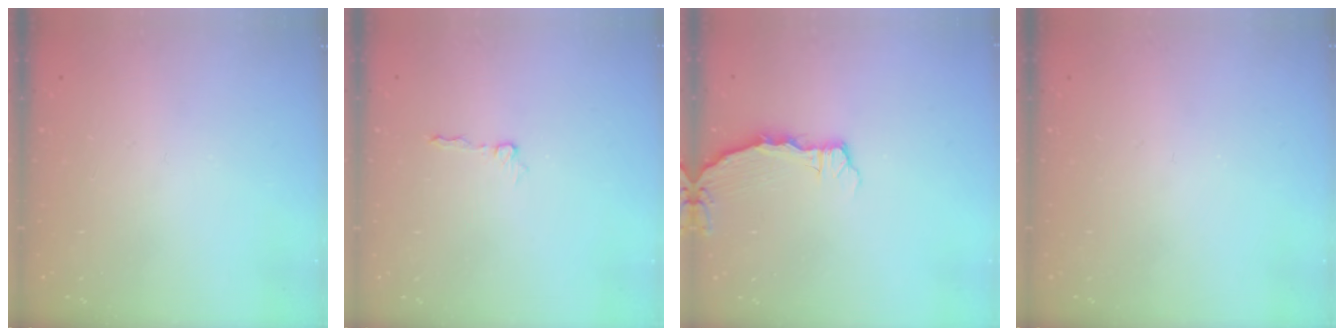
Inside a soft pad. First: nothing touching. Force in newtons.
{"total": 4.3, "press": 4.3, "slide": 0.3}
{"total": 2.4, "press": 2.4, "slide": 0.3}
{"total": 0.0}